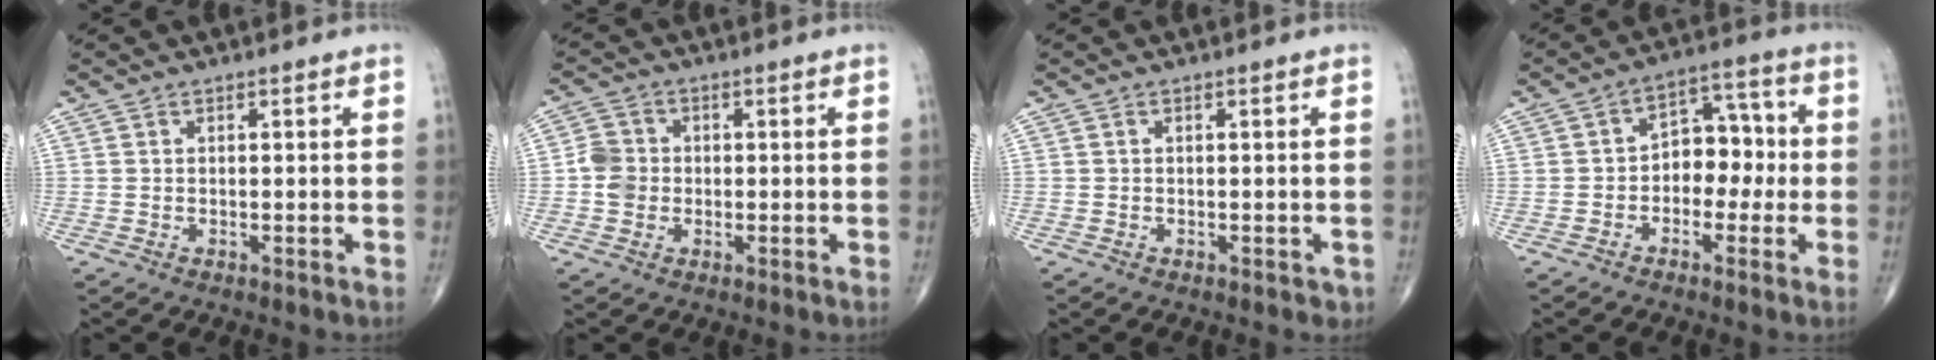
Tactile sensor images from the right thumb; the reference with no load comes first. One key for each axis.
{"total": 4.5, "fx": -0.5, "fy": 4.0, "fz": 2.0, "tx": -0.024, "ty": 0.008, "tz": -0.016}
{"total": 1.1, "fx": -0.3, "fy": 0.7, "fz": 0.8, "tx": -0.005, "ty": -0.001, "tz": -0.003}
{"total": 8.5, "fx": -1.0, "fy": 6.0, "fz": 5.9, "tx": -0.046, "ty": 0.037, "tz": -0.029}